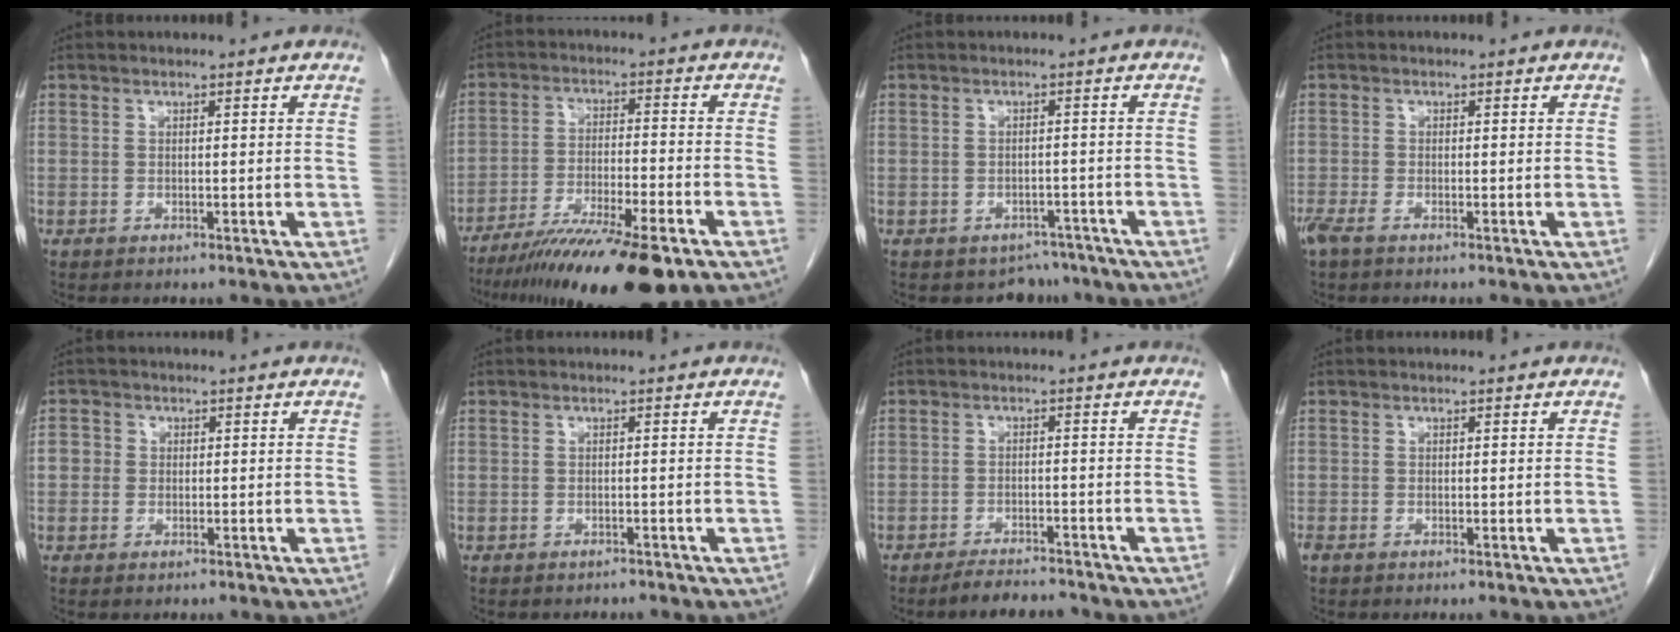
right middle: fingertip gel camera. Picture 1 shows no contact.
{"total": 16.0, "force": [-11.6, 1.2, 10.9], "torque": [-0.171, -0.038, -0.192]}
{"total": 4.0, "force": [-3.3, 2.2, -0.3], "torque": [0.011, 0.012, -0.043]}
{"total": 2.4, "force": [-1.7, 0.7, 1.5], "torque": [-0.033, -0.006, -0.031]}
{"total": 2.4, "force": [-0.3, 2.3, 0.5], "torque": [-0.004, 0.007, -0.010]}
{"total": 2.7, "force": [-0.5, 2.6, 0.5], "torque": [-0.006, 0.008, -0.011]}
{"total": 4.5, "force": [-4.2, 0.7, 1.3], "torque": [-0.025, -0.011, -0.069]}
{"total": 1.0, "force": [-0.7, 0.4, 0.5], "torque": [-0.014, -0.002, -0.012]}